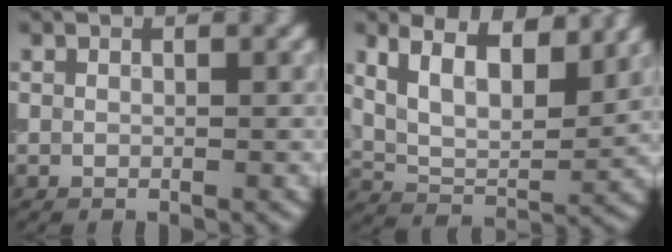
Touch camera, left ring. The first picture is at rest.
{"total": 8.0, "force": [4.1, 3.5, 5.9], "torque": [-0.108, 0.008, 0.069]}